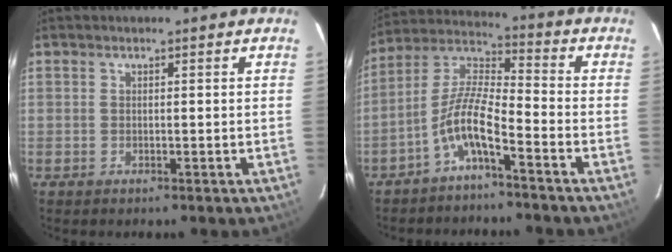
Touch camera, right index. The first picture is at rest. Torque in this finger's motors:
{"motor_torque": [1.26, -0.88, 0.76, 0.19]}